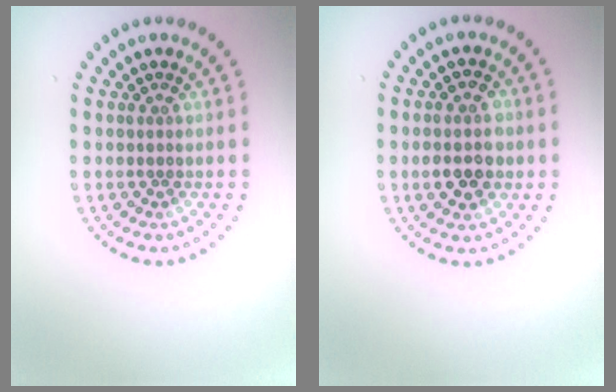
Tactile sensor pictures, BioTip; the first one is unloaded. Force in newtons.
{"total": 3.8, "press": 3.8, "slide": 0.3}